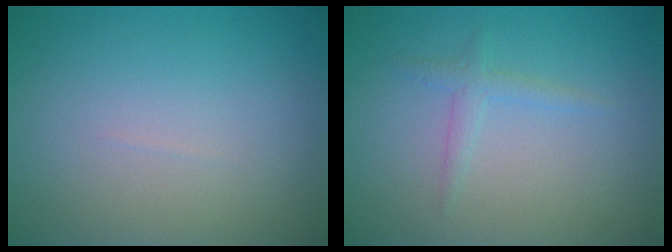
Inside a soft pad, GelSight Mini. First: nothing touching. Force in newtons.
{"total": 1.3, "press": 1.3, "slide": 0.1}